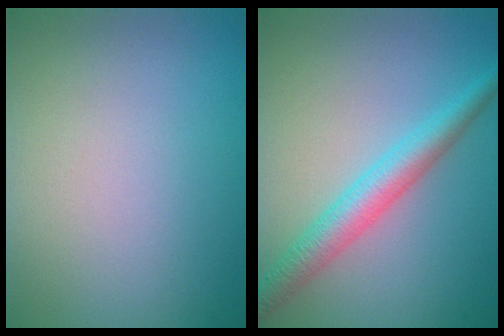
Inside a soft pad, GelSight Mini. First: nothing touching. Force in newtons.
{"total": 3.7, "press": 3.7, "slide": 0.1}